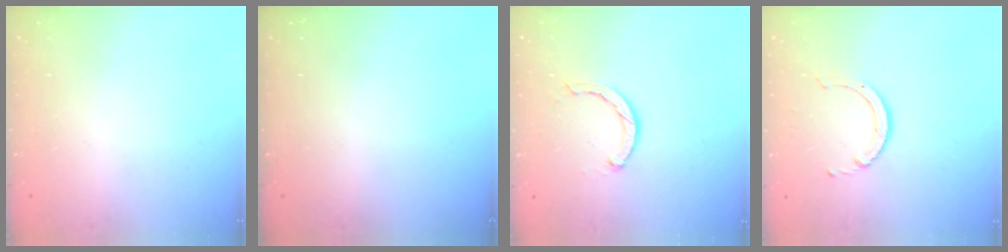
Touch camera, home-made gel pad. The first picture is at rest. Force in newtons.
{"total": 0.0}
{"total": 2.4, "press": 2.3, "slide": 0.4}
{"total": 2.5, "press": 2.5, "slide": 0.2}